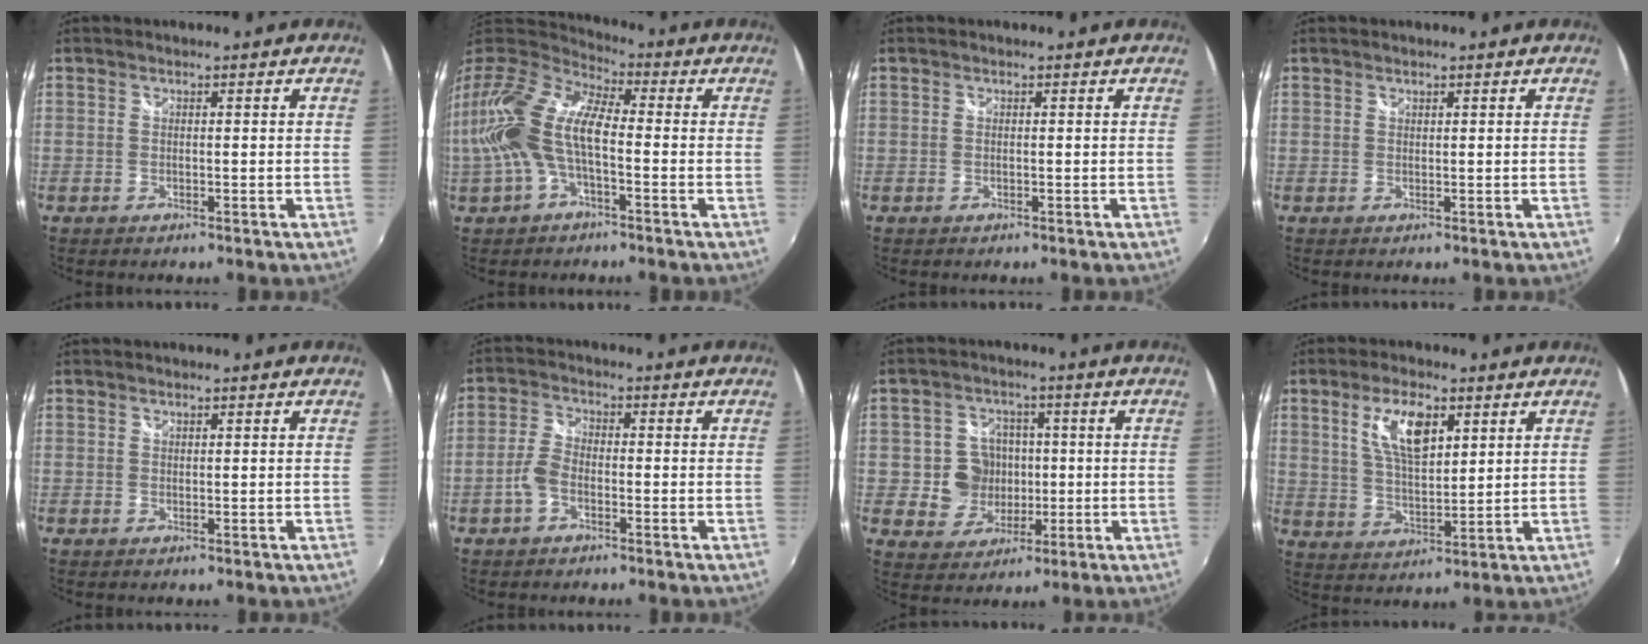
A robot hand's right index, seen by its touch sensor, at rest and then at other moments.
{"total": 17.5, "force": [-1.8, 8.2, 15.3], "torque": [-0.313, 0.007, -0.041]}
{"total": 0.0}
{"total": 0.0}
{"total": 0.0}
{"total": 4.1, "force": [-1.9, 2.2, 2.9], "torque": [-0.069, 0.007, -0.038]}
{"total": 7.4, "force": [-0.6, 7.0, 2.1], "torque": [-0.053, 0.009, -0.006]}
{"total": 9.2, "force": [4.0, 3.9, 7.3], "torque": [-0.136, 0.007, 0.079]}